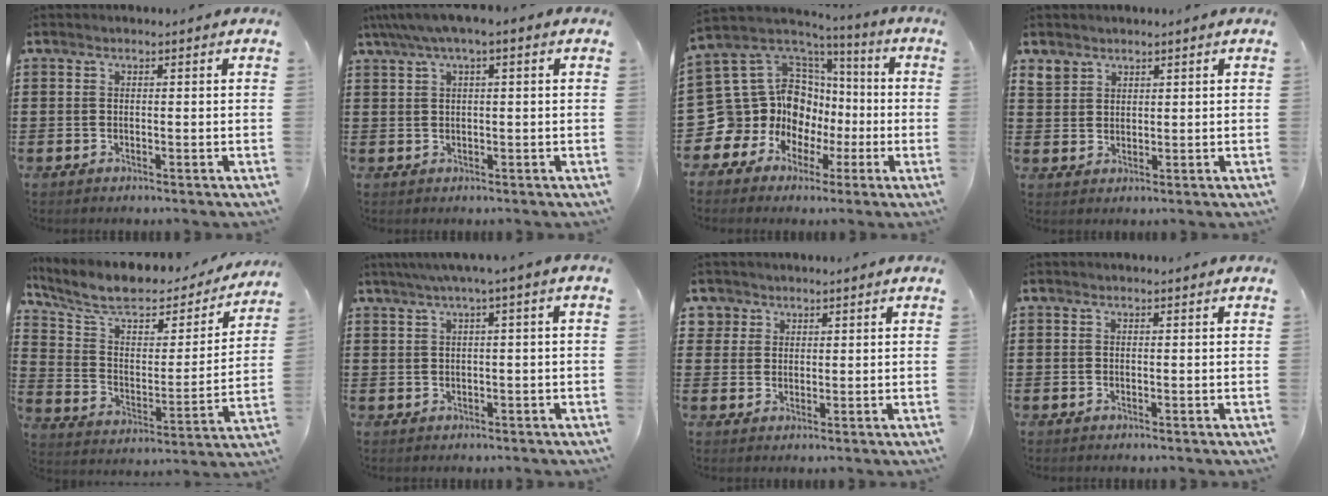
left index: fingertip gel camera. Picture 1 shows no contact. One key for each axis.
{"total": 2.5, "fx": 0.7, "fy": 0.2, "fz": 2.4, "tx": -0.045, "ty": 0.000, "tz": 0.011}
{"total": 14.4, "fx": -1.2, "fy": 13.6, "fz": 4.8, "tx": -0.155, "ty": -0.033, "tz": 0.007}
{"total": 2.6, "fx": 2.0, "fy": 1.7, "fz": 0.3, "tx": -0.015, "ty": 0.005, "tz": 0.039}
{"total": 8.7, "fx": 7.2, "fy": 2.7, "fz": 4.1, "tx": -0.113, "ty": -0.045, "tz": 0.122}
{"total": 2.2, "fx": 0.0, "fy": -0.2, "fz": 2.2, "tx": -0.038, "ty": -0.003, "tz": -0.002}
{"total": 2.8, "fx": 1.6, "fy": 2.3, "fz": 0.1, "tx": -0.006, "ty": 0.005, "tz": 0.029}
{"total": 0.0}